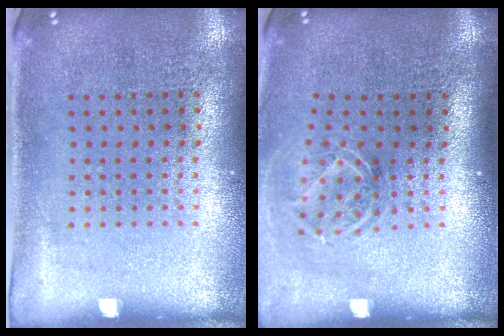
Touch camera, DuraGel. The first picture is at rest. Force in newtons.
{"total": 1.8, "press": 1.3, "slide": 1.2}